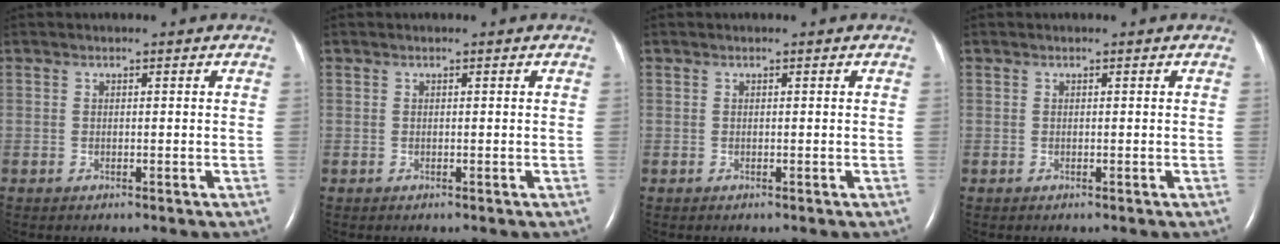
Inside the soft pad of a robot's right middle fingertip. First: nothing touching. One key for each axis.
{"total": 0.0}
{"total": 0.0}
{"total": 0.0}